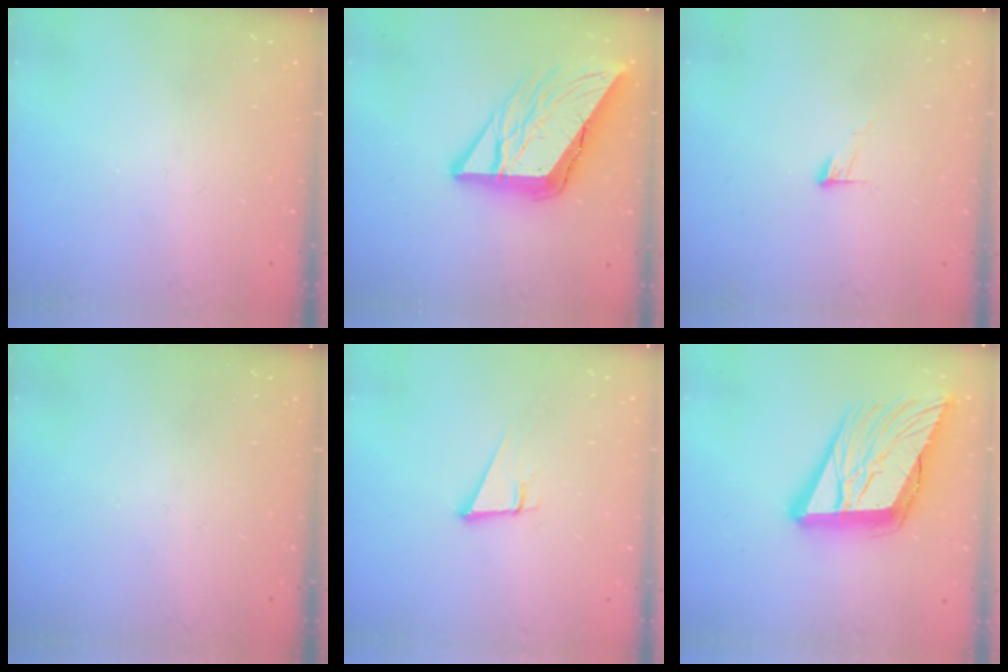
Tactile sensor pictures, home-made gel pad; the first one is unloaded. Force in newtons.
{"total": 15.9, "press": 15.8, "slide": 1.7}
{"total": 5.2, "press": 5.2, "slide": 0.5}
{"total": 0.0}
{"total": 5.0, "press": 4.4, "slide": 2.4}
{"total": 23.3, "press": 22.8, "slide": 5.1}